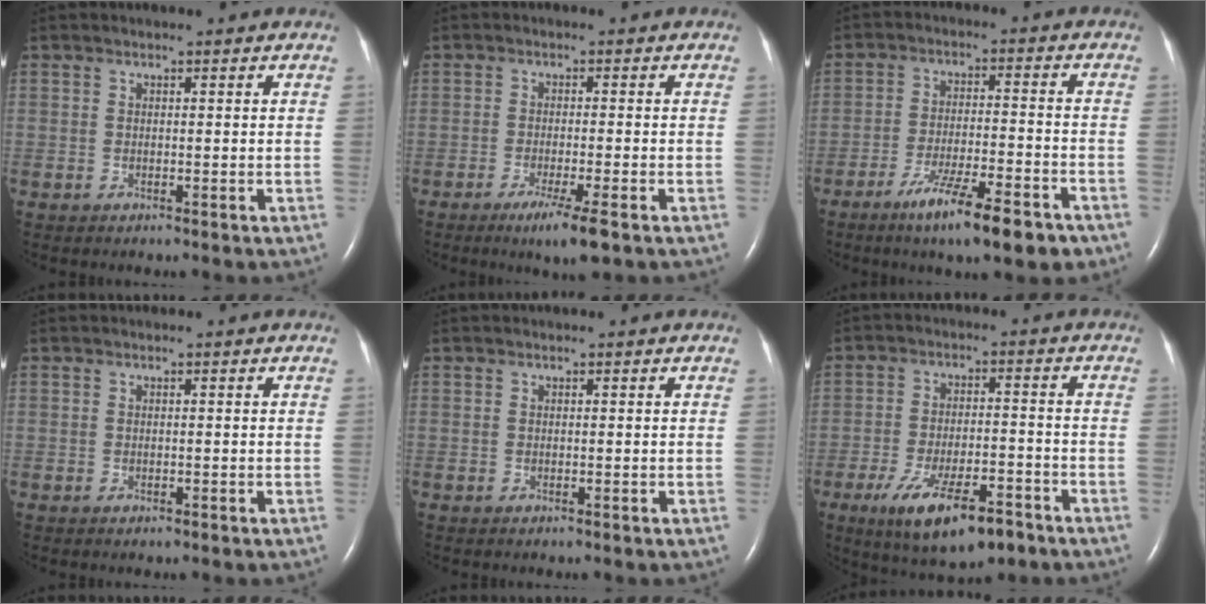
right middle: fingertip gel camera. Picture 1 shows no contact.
{"total": 5.0, "force": [-2.9, -0.2, 4.1], "torque": [-0.073, -0.016, -0.050]}
{"total": 11.4, "force": [-7.5, 1.4, 8.5], "torque": [-0.140, -0.019, -0.118]}
{"total": 0.0}
{"total": 0.0}
{"total": 11.9, "force": [-7.3, 3.7, 8.7], "torque": [-0.155, -0.014, -0.115]}